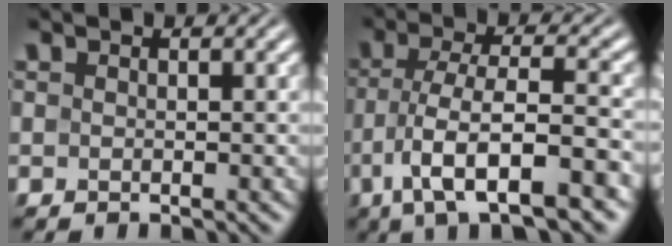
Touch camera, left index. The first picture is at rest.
{"total": 8.9, "force": [-4.1, 2.5, 7.5], "torque": [-0.130, 0.002, -0.073]}